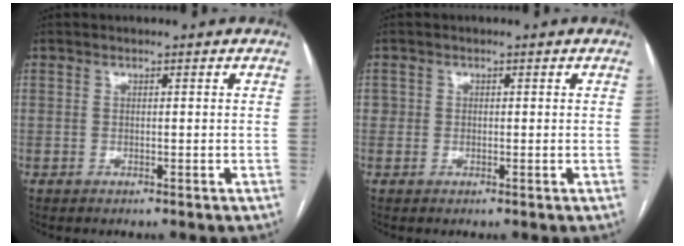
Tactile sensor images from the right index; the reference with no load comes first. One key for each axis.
{"total": 1.2, "fx": 0.1, "fy": 1.2, "fz": 0.2, "tx": 0.008, "ty": 0.006, "tz": -0.001}